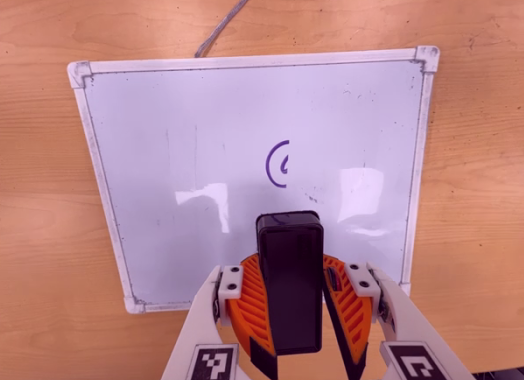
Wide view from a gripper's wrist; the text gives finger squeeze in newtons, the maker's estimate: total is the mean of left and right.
{"total": 11.5, "left": 11.9, "right": 11.2}